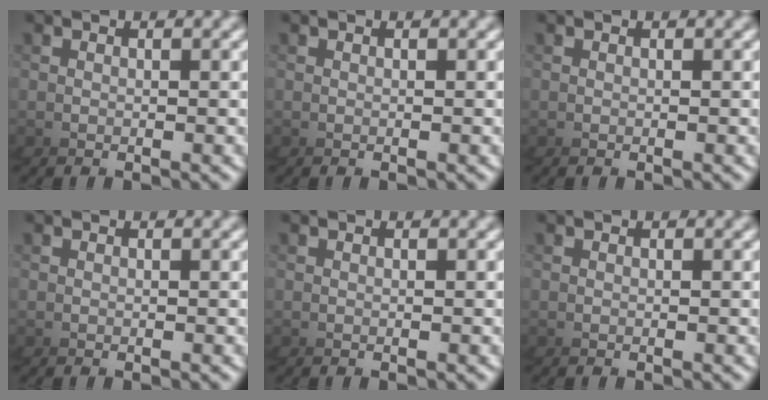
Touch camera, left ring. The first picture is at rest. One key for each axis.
{"total": 0.0}
{"total": 0.0}
{"total": 0.0}
{"total": 0.0}
{"total": 0.0}